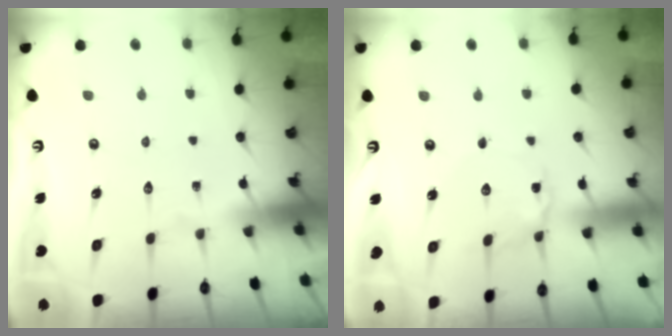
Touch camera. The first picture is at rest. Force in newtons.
{"total": 4.9, "press": 4.8, "slide": 0.4}